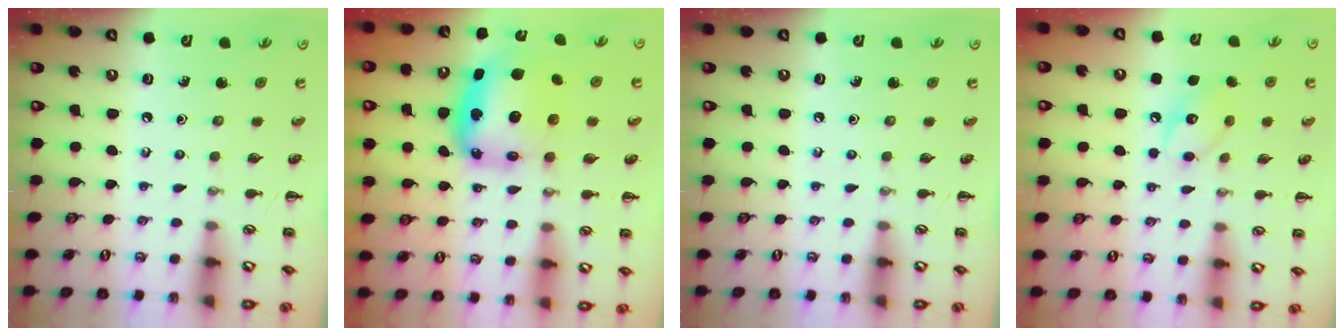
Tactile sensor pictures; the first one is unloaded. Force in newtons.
{"total": 7.2, "press": 7.1, "slide": 1.7}
{"total": 0.0}
{"total": 9.6, "press": 9.5, "slide": 0.9}